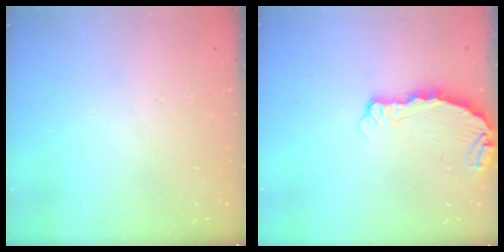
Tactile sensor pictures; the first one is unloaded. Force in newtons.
{"total": 3.9, "press": 3.9, "slide": 0.4}